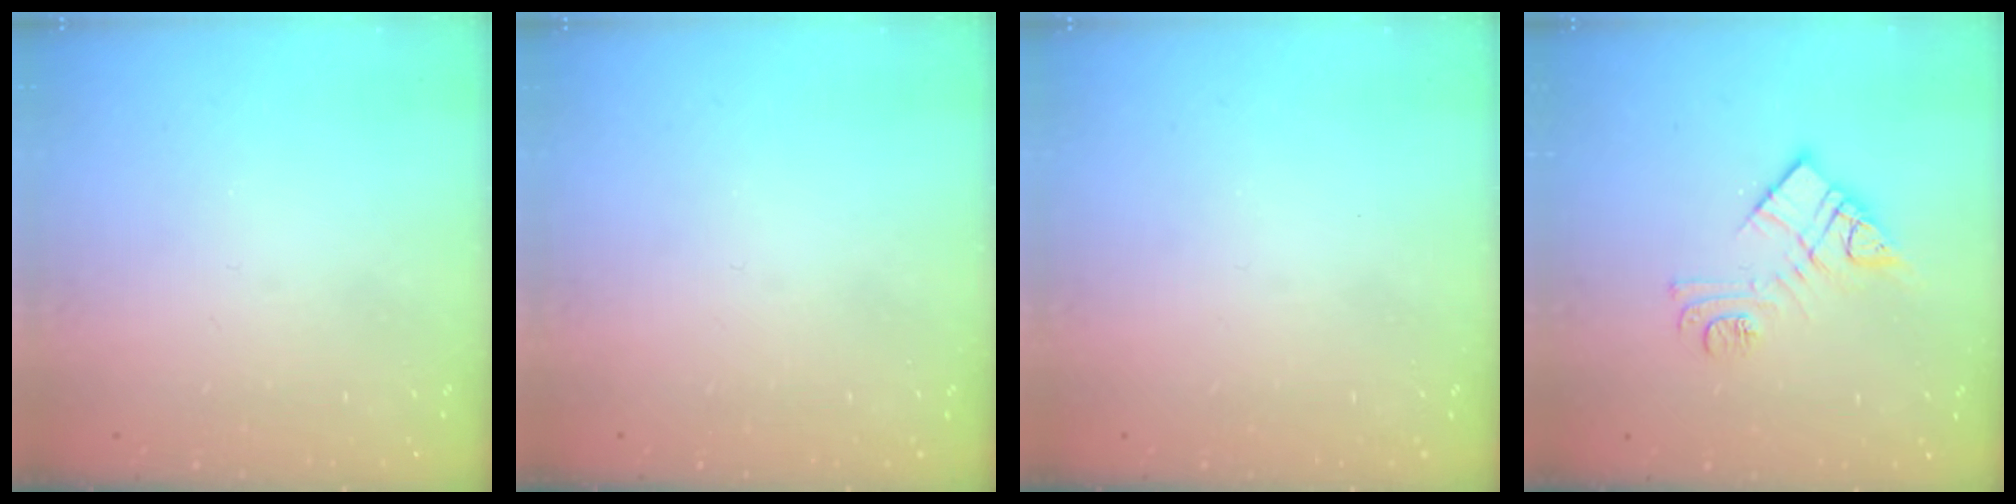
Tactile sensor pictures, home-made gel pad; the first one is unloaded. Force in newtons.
{"total": 0.0}
{"total": 0.0}
{"total": 12.4, "press": 12.4, "slide": 0.7}